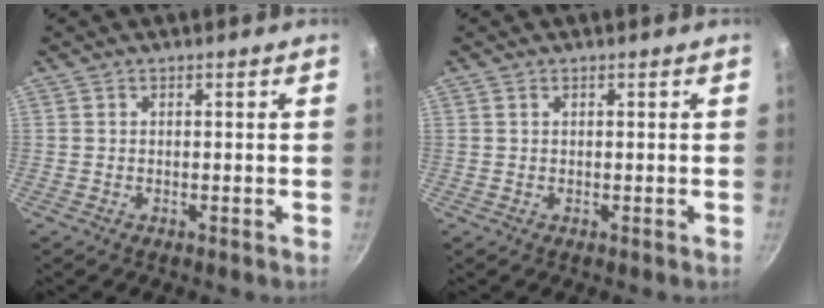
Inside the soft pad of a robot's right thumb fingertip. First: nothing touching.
{"total": 0.5, "force": [0.3, 0.3, 0.3], "torque": [-0.004, 0.002, 0.006]}